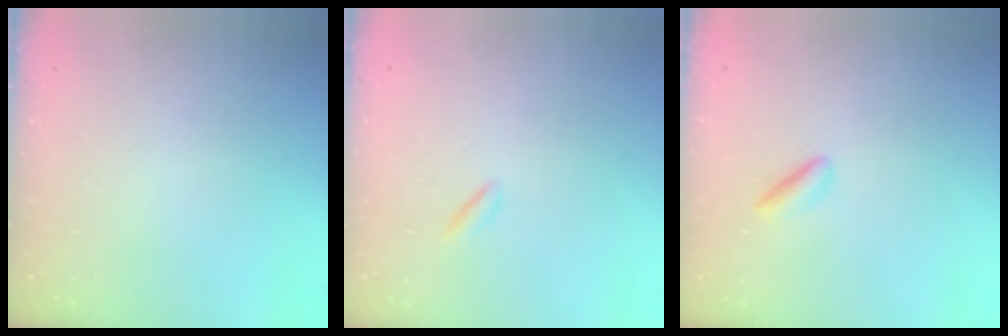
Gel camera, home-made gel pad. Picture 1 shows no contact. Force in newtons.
{"total": 1.8, "press": 1.6, "slide": 0.8}
{"total": 2.0, "press": 2.0, "slide": 0.3}